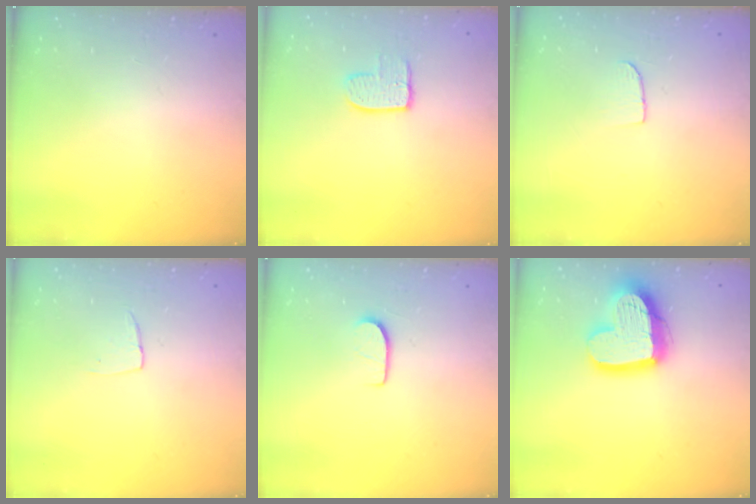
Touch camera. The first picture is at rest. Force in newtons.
{"total": 7.4, "press": 7.4, "slide": 0.2}
{"total": 4.6, "press": 4.6, "slide": 0.4}
{"total": 3.7, "press": 3.7, "slide": 0.2}
{"total": 6.3, "press": 6.3, "slide": 0.7}
{"total": 17.4, "press": 17.3, "slide": 1.5}